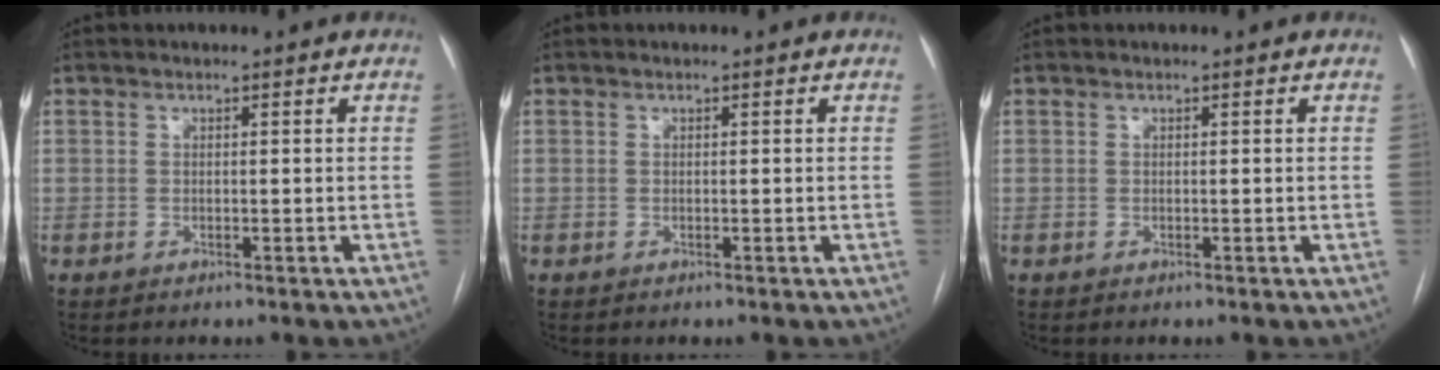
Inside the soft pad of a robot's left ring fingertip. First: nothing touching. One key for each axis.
{"total": 0.0}
{"total": 0.0}